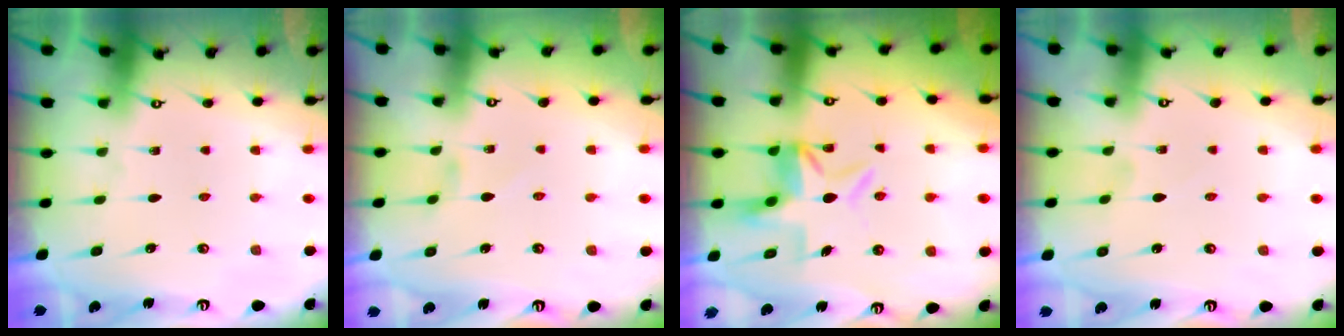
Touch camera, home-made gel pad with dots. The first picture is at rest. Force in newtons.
{"total": 1.2, "press": 1.1, "slide": 0.4}
{"total": 6.5, "press": 6.5, "slide": 0.6}
{"total": 0.9, "press": 0.9, "slide": 0.1}